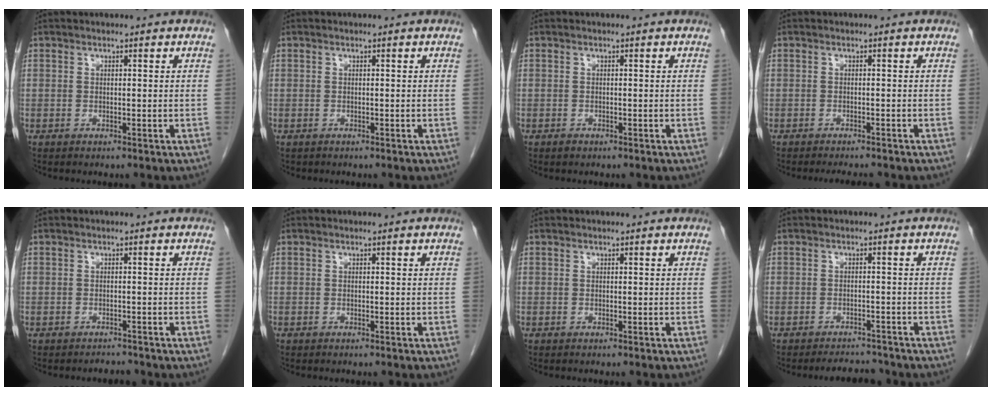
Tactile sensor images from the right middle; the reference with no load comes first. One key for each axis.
{"total": 0.0}
{"total": 0.6, "fx": -0.5, "fy": 0.4, "fz": 0.2, "tx": -0.004, "ty": 0.001, "tz": -0.006}
{"total": 3.5, "fx": -3.2, "fy": 0.5, "fz": 1.3, "tx": -0.016, "ty": -0.007, "tz": -0.043}
{"total": 1.2, "fx": -1.1, "fy": 0.2, "fz": -0.3, "tx": -0.001, "ty": -0.006, "tz": -0.016}
{"total": 0.0}
{"total": 0.0}
{"total": 3.4, "fx": -3.3, "fy": 0.8, "fz": 0.2, "tx": -0.003, "ty": -0.007, "tz": -0.049}